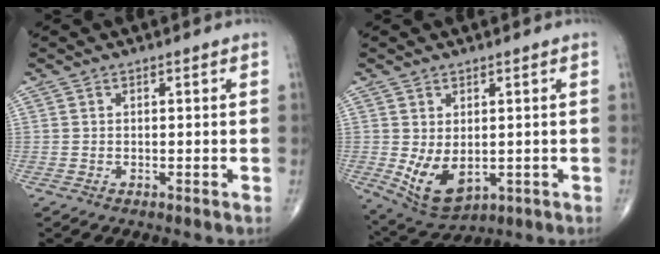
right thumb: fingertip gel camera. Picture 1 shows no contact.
{"total": 8.4, "force": [-0.8, 5.0, 6.7], "torque": [-0.112, -0.012, 0.008]}